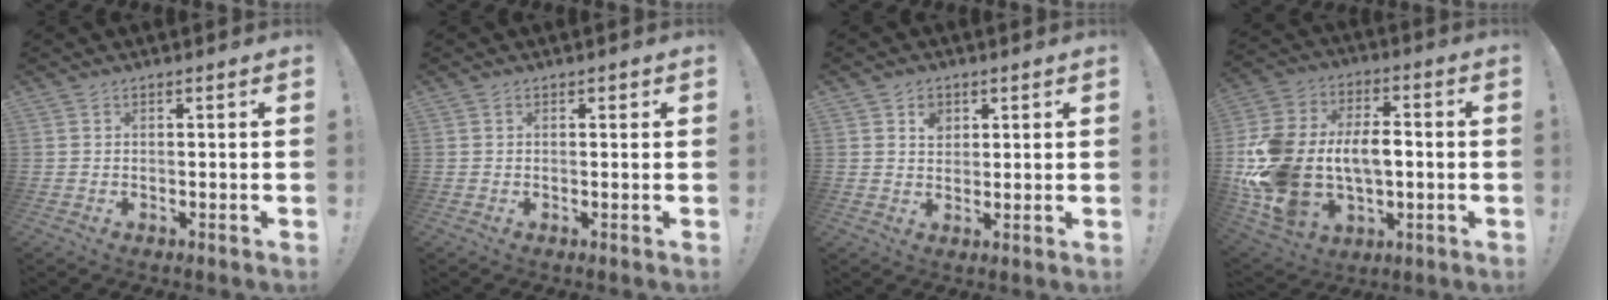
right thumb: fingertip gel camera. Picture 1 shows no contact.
{"total": 0.7, "force": [0.5, 0.5, 0.2], "torque": [0.004, -0.002, 0.008]}
{"total": 4.2, "force": [2.1, 3.4, 1.4], "torque": [-0.005, -0.010, 0.033]}
{"total": 21.9, "force": [-0.2, 15.5, 15.4], "torque": [-0.324, 0.006, 0.013]}